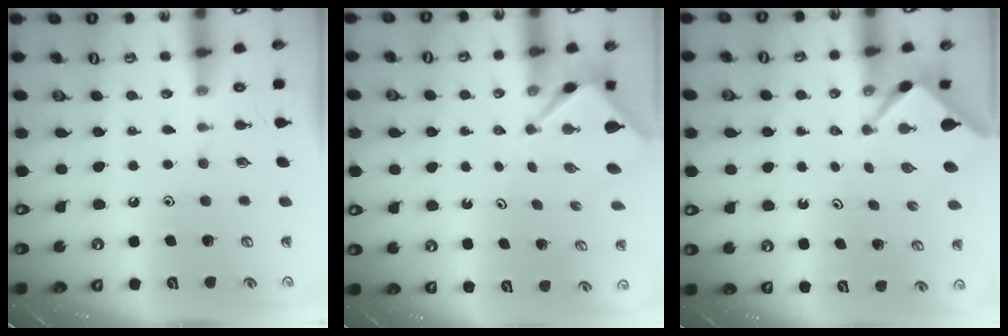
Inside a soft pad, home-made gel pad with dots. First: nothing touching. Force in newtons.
{"total": 2.7, "press": 2.7, "slide": 0.1}
{"total": 2.5, "press": 2.5, "slide": 0.3}